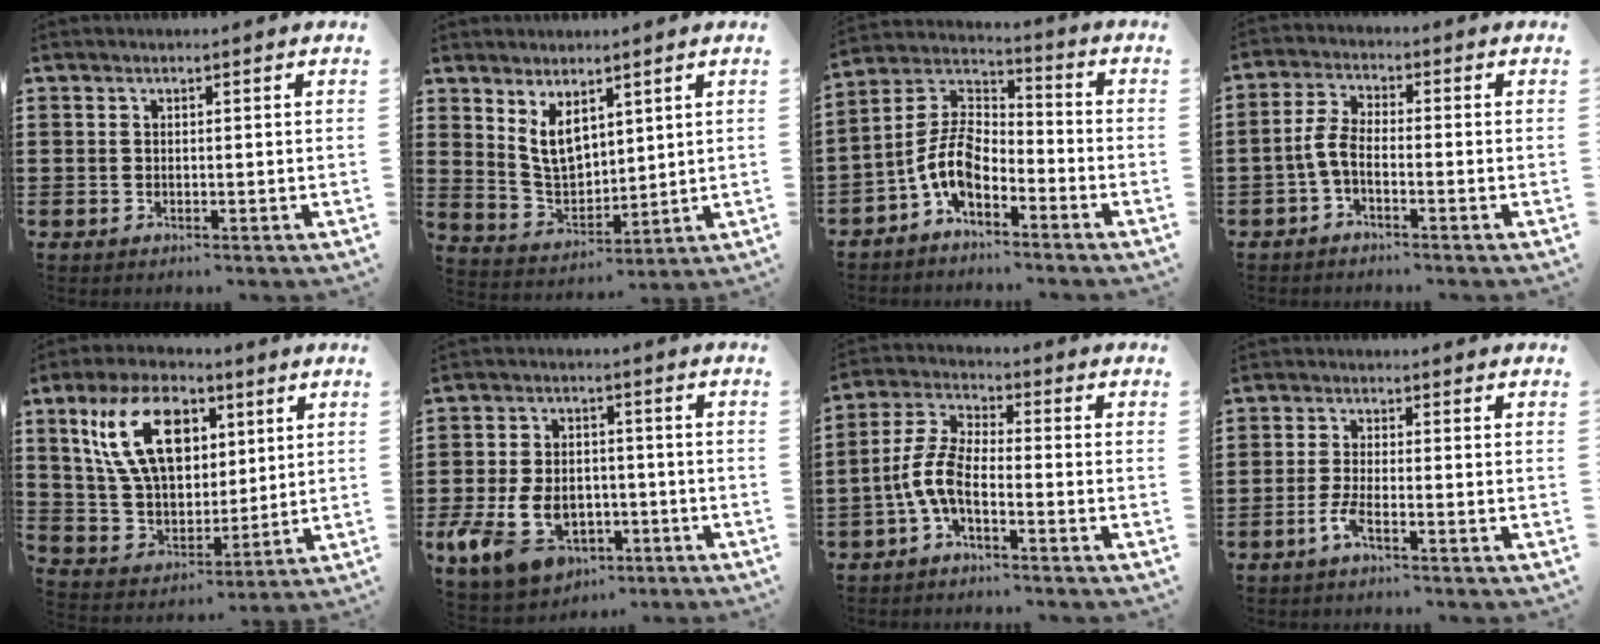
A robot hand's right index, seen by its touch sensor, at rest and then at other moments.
{"total": 6.8, "force": [3.4, 4.0, 4.4], "torque": [-0.098, -0.006, 0.060]}
{"total": 7.9, "force": [-4.0, 3.7, 5.7], "torque": [-0.146, -0.014, -0.087]}
{"total": 4.5, "force": [-1.7, 1.7, 3.8], "torque": [-0.097, -0.003, -0.040]}
{"total": 13.9, "force": [5.4, 8.2, 9.9], "torque": [-0.217, 0.015, 0.095]}
{"total": 9.9, "force": [-3.7, 6.8, 6.1], "torque": [-0.161, 0.007, -0.070]}
{"total": 6.6, "force": [-2.9, 2.5, 5.4], "torque": [-0.145, -0.008, -0.065]}
{"total": 3.2, "force": [-1.9, 0.5, 2.5], "torque": [-0.065, -0.008, -0.040]}